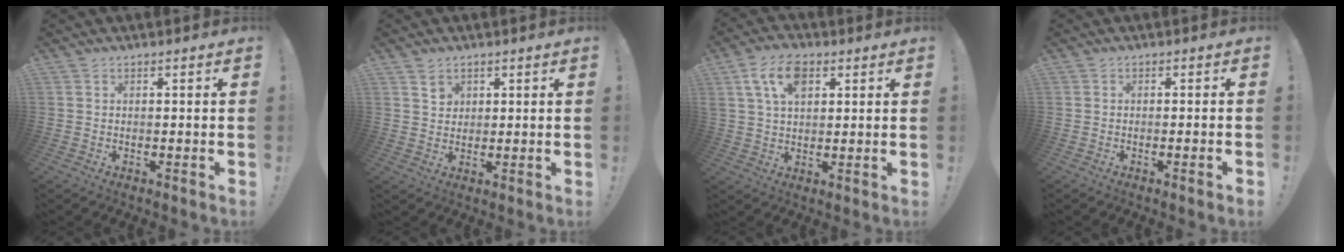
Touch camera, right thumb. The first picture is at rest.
{"total": 3.4, "force": [2.2, 2.5, 0.7], "torque": [0.004, -0.015, 0.035]}
{"total": 10.3, "force": [4.4, 6.1, 7.0], "torque": [-0.133, 0.005, 0.081]}
{"total": 1.5, "force": [-0.7, -0.4, 1.2], "torque": [-0.023, -0.001, -0.013]}